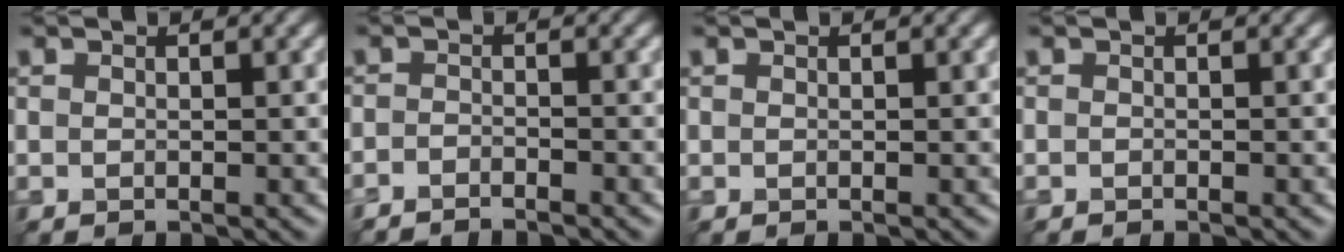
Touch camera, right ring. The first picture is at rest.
{"total": 2.1, "force": [-2.1, 0.0, 0.1], "torque": [-0.002, 0.001, -0.039]}
{"total": 0.0}
{"total": 0.5, "force": [-0.3, -0.2, -0.4], "torque": [0.009, 0.005, -0.006]}